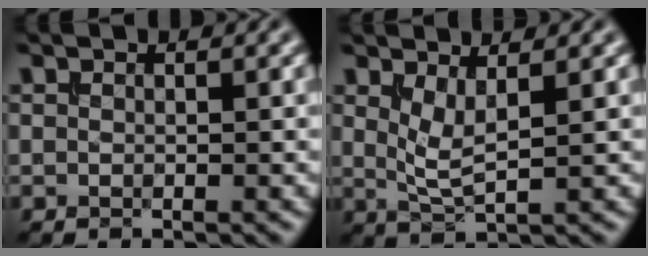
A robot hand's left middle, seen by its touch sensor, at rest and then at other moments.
{"total": 2.5, "force": [1.1, 0.6, 2.1], "torque": [-0.049, -0.010, 0.027]}